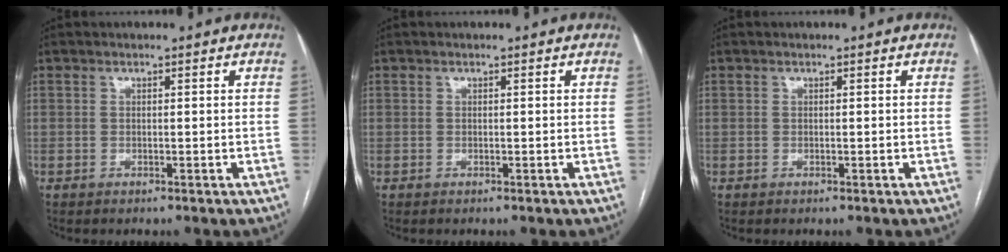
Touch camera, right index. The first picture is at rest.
{"total": 0.0}
{"total": 0.0}